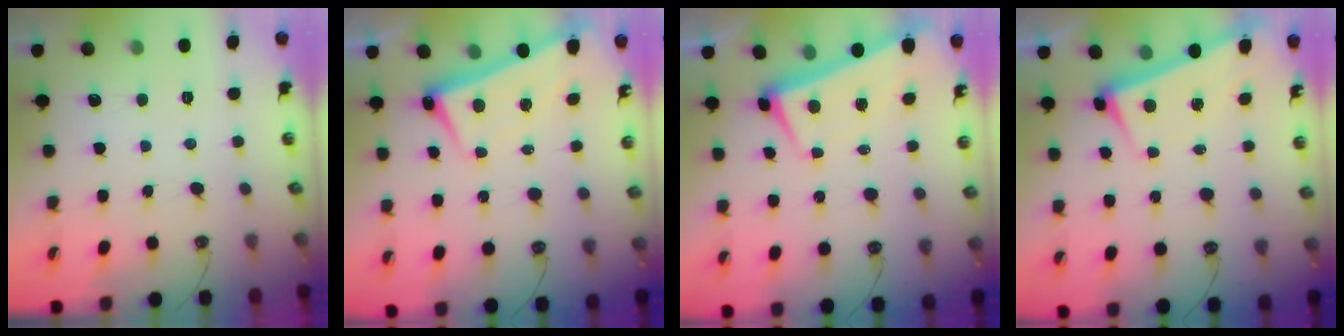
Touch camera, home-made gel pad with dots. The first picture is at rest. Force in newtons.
{"total": 2.6, "press": 2.5, "slide": 0.7}
{"total": 2.0, "press": 1.9, "slide": 0.7}
{"total": 2.8, "press": 2.7, "slide": 0.7}